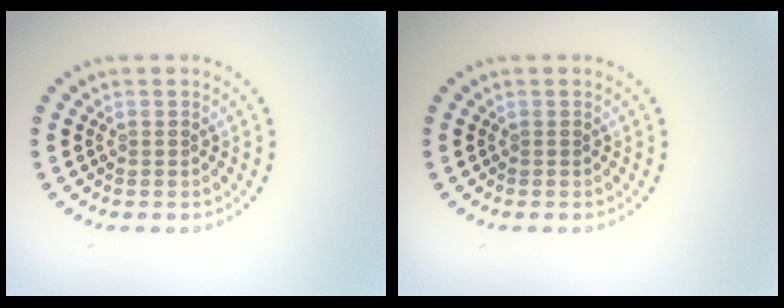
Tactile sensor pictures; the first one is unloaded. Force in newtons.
{"total": 0.0}